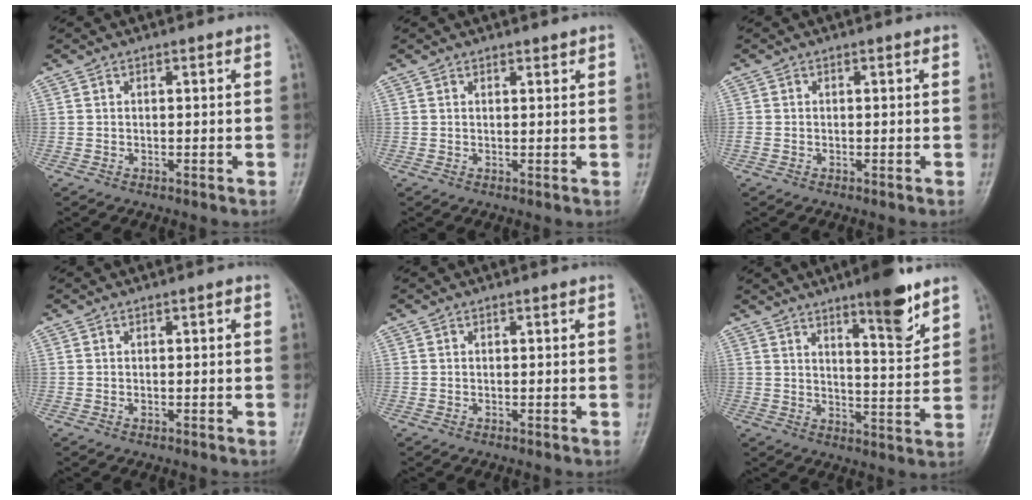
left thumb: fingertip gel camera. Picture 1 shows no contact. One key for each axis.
{"total": 1.0, "fx": 0.8, "fy": 0.5, "fz": 0.4, "tx": 0.004, "ty": -0.005, "tz": 0.009}
{"total": 1.1, "fx": -0.3, "fy": 0.9, "fz": 0.6, "tx": -0.016, "ty": -0.001, "tz": -0.010}
{"total": 1.2, "fx": -0.1, "fy": 0.8, "fz": 0.9, "tx": -0.008, "ty": 0.007, "tz": -0.004}
{"total": 0.0}
{"total": 10.5, "fx": 6.9, "fy": 2.3, "fz": 7.6, "tx": -0.091, "ty": -0.048, "tz": 0.102}